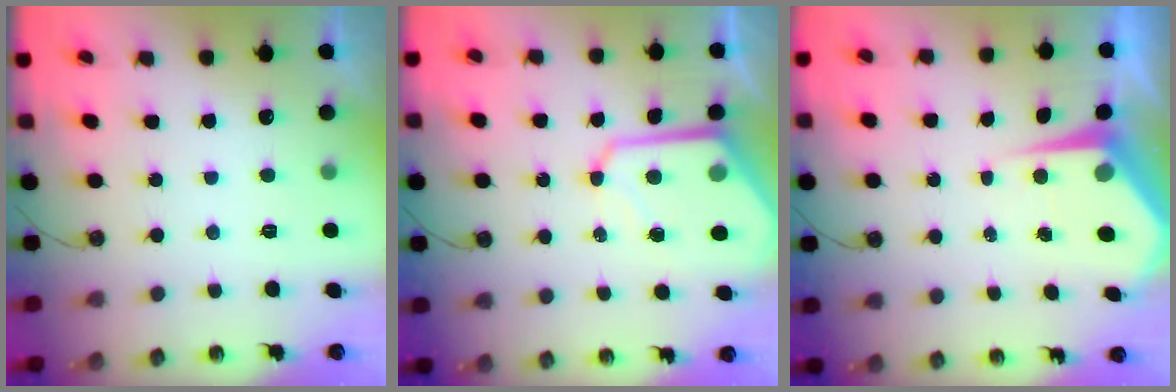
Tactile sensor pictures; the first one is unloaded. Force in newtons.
{"total": 10.5, "press": 10.4, "slide": 0.9}
{"total": 6.6, "press": 6.6, "slide": 0.5}